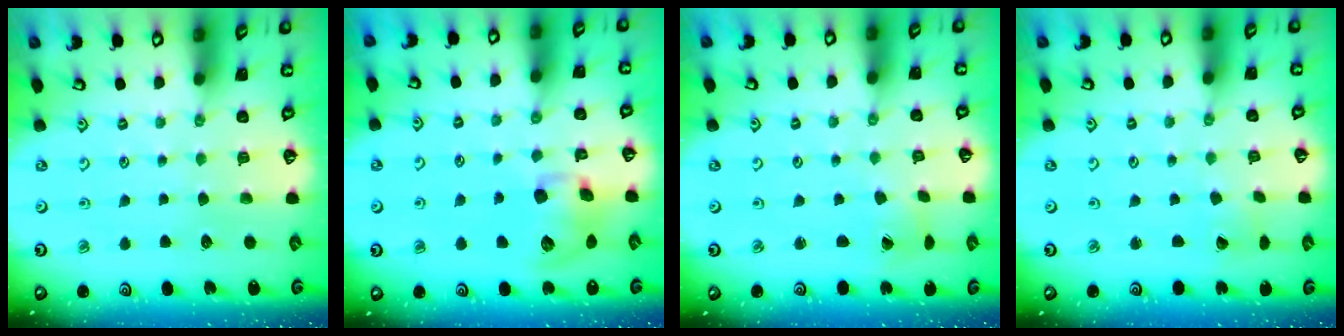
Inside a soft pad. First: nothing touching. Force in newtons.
{"total": 10.8, "press": 10.7, "slide": 1.8}
{"total": 1.5, "press": 1.4, "slide": 0.2}
{"total": 0.9, "press": 0.9, "slide": 0.1}